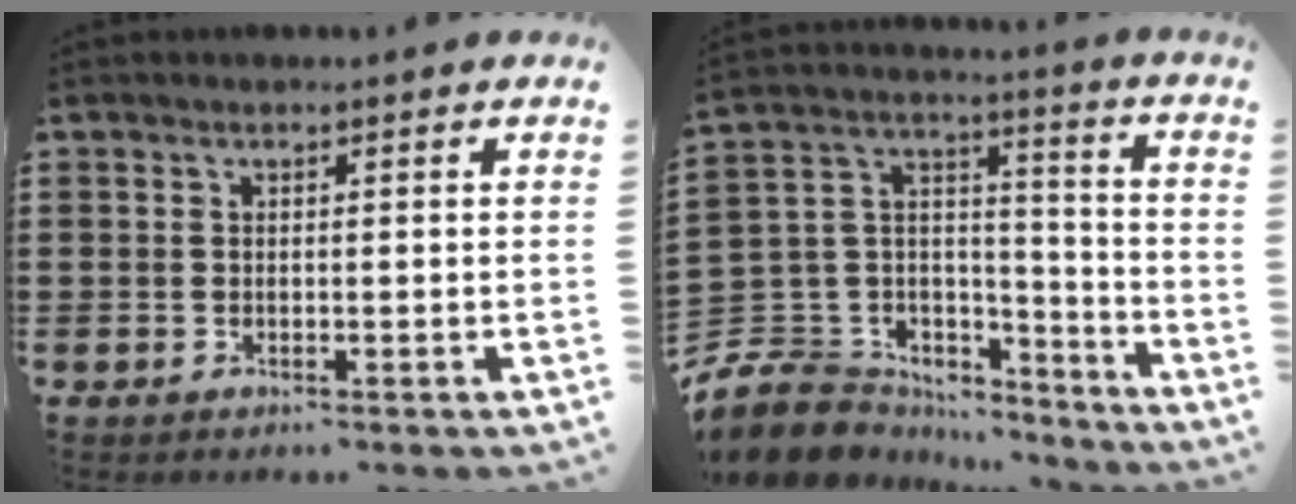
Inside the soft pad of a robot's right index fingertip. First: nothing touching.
{"total": 8.1, "force": [-5.3, 5.9, 1.5], "torque": [-0.069, -0.004, -0.101]}